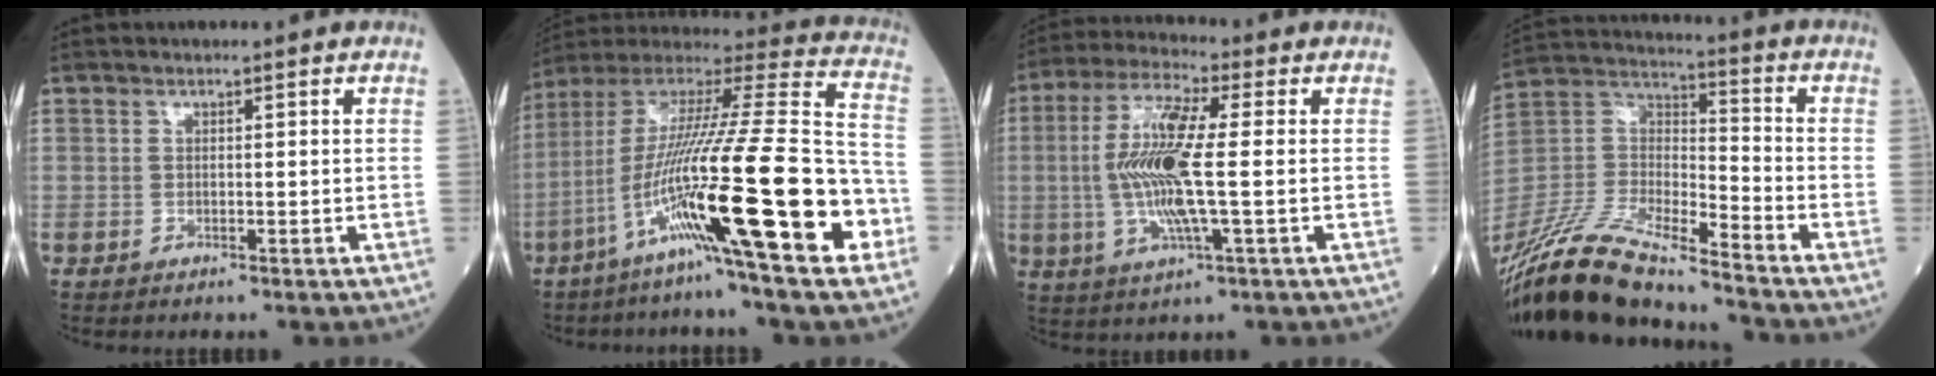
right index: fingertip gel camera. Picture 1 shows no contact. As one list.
[{"total": 28.3, "force": [-10.2, 1.7, 26.3], "torque": [-0.441, -0.039, -0.183]}, {"total": 12.0, "force": [-0.2, 1.3, 11.9], "torque": [-0.252, 0.002, -0.006]}, {"total": 18.3, "force": [-15.8, 2.4, 8.8], "torque": [-0.191, -0.002, -0.304]}]